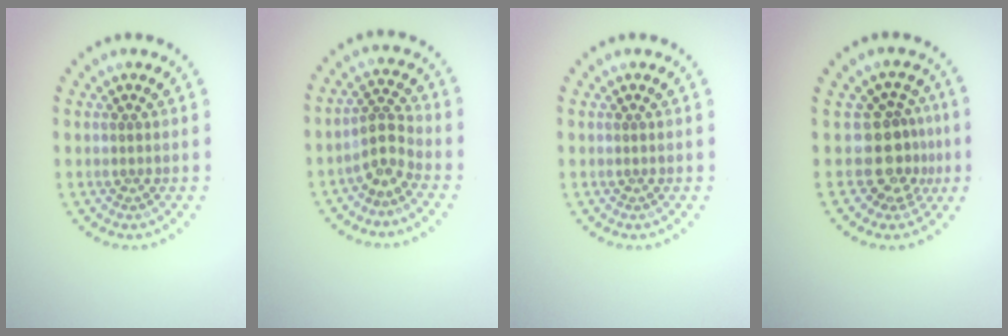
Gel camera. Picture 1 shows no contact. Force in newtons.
{"total": 2.5, "press": 1.9, "slide": 1.7}
{"total": 0.0}
{"total": 3.5, "press": 2.6, "slide": 2.4}